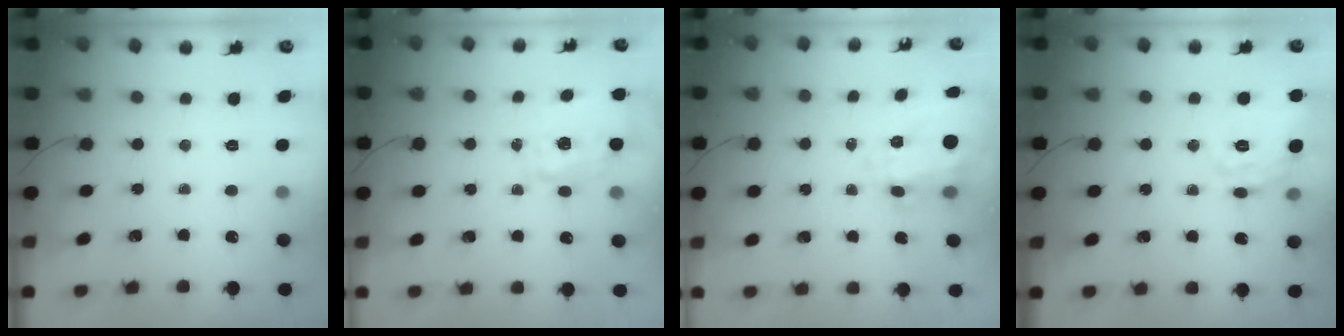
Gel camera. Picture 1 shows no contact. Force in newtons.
{"total": 1.9, "press": 1.8, "slide": 0.6}
{"total": 8.9, "press": 8.6, "slide": 2.2}
{"total": 10.6, "press": 10.5, "slide": 0.8}